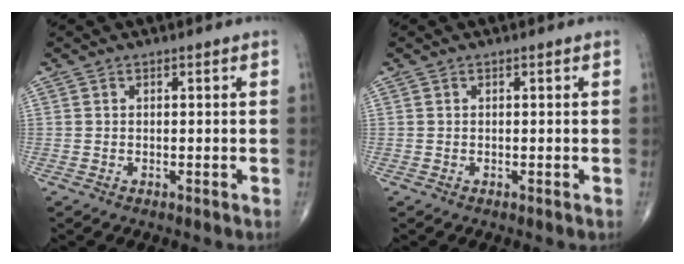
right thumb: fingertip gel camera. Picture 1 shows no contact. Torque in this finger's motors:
{"motor_torque": [0.00, 0.00, 0.00, 0.00, 0.00]}